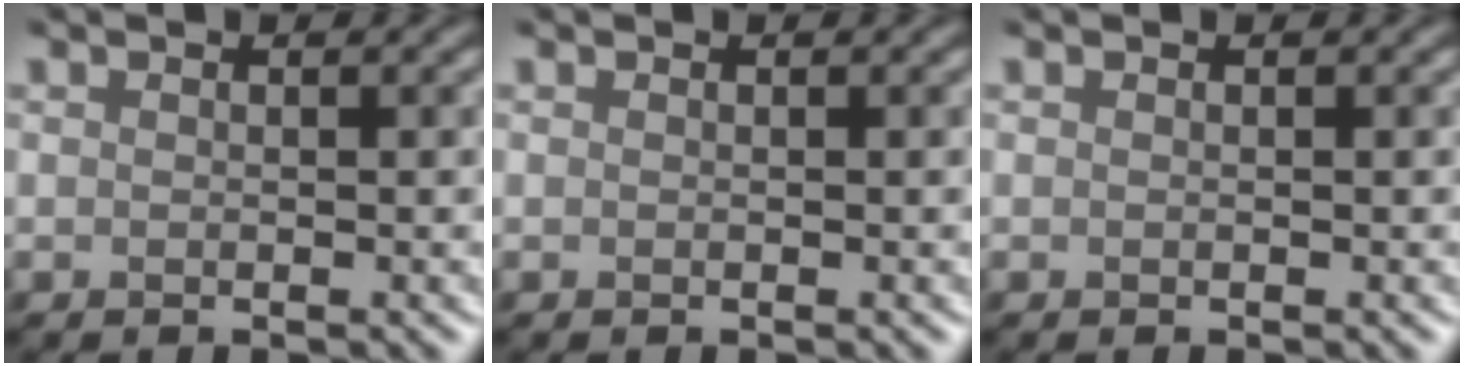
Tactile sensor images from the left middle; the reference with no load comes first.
{"total": 0.0}
{"total": 0.0}